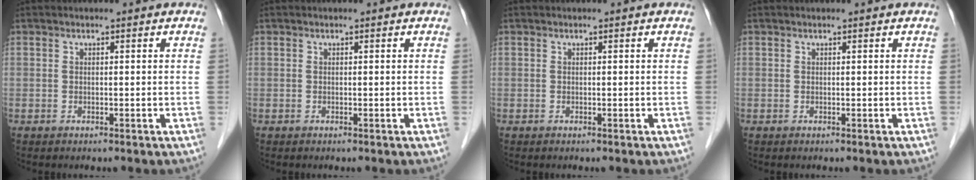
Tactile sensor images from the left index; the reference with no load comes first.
{"total": 0.0}
{"total": 0.0}
{"total": 0.6, "force": [0.5, -0.1, 0.2], "torque": [-0.005, 0.003, 0.011]}